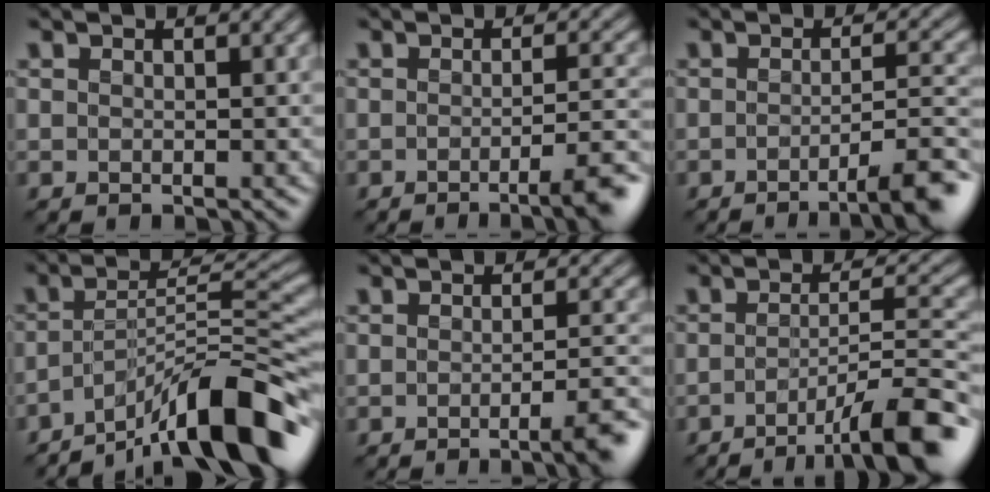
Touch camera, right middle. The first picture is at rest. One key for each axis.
{"total": 4.9, "fx": -2.4, "fy": 0.9, "fz": 4.2, "tx": -0.051, "ty": -0.001, "tz": -0.040}
{"total": 6.1, "fx": -3.2, "fy": 1.2, "fz": 5.1, "tx": -0.057, "ty": 0.007, "tz": -0.050}
{"total": 11.7, "fx": -8.0, "fy": 2.6, "fz": 8.2, "tx": -0.109, "ty": 0.026, "tz": -0.140}
{"total": 4.4, "fx": -2.1, "fy": 0.8, "fz": 3.7, "tx": -0.045, "ty": 0.000, "tz": -0.039}
{"total": 9.1, "fx": -5.0, "fy": 1.9, "fz": 7.4, "tx": -0.091, "ty": 0.006, "tz": -0.082}